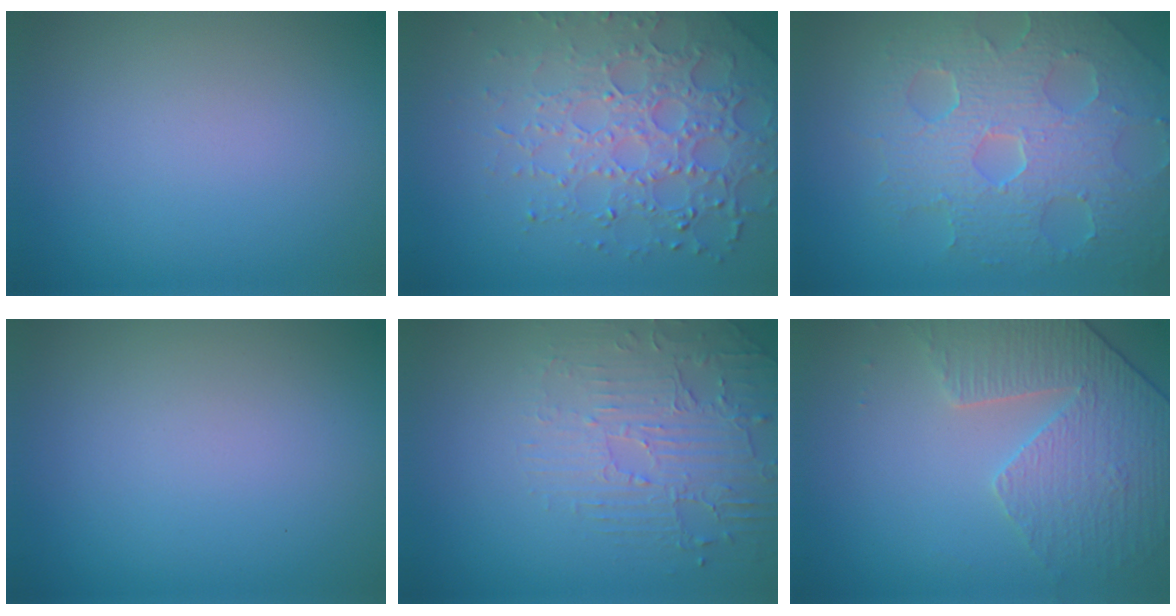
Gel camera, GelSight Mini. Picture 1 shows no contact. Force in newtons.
{"total": 6.4, "press": 4.9, "slide": 4.1}
{"total": 8.7, "press": 5.9, "slide": 6.4}
{"total": 0.0}
{"total": 2.6, "press": 2.1, "slide": 1.5}
{"total": 4.2, "press": 3.7, "slide": 2.1}